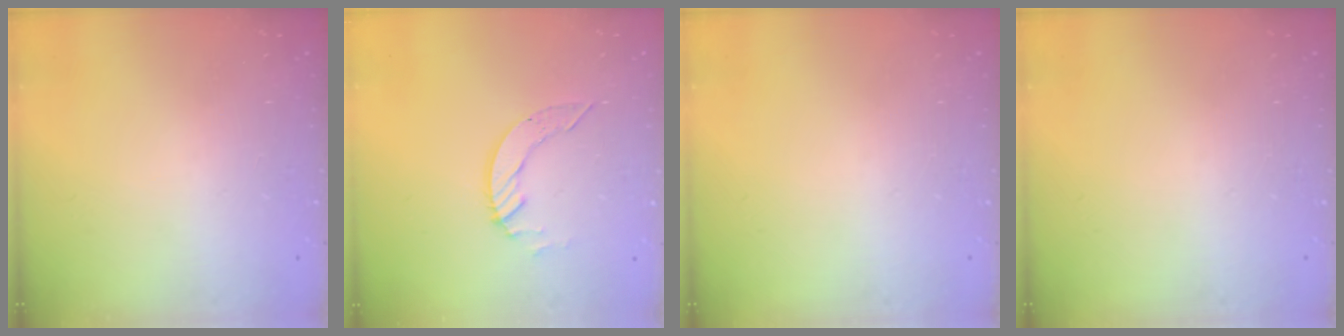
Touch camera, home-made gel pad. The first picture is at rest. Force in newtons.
{"total": 5.4, "press": 5.4, "slide": 0.1}
{"total": 0.0}
{"total": 0.0}